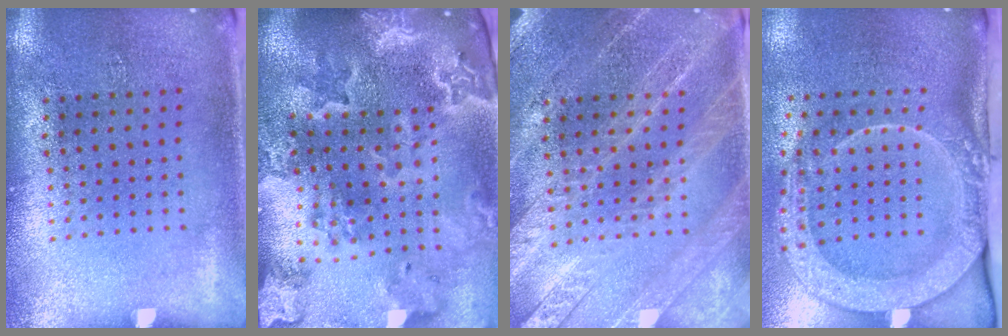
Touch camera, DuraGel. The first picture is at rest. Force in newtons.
{"total": 4.0, "press": 3.4, "slide": 2.0}
{"total": 3.4, "press": 3.3, "slide": 1.0}
{"total": 2.8, "press": 2.0, "slide": 1.9}